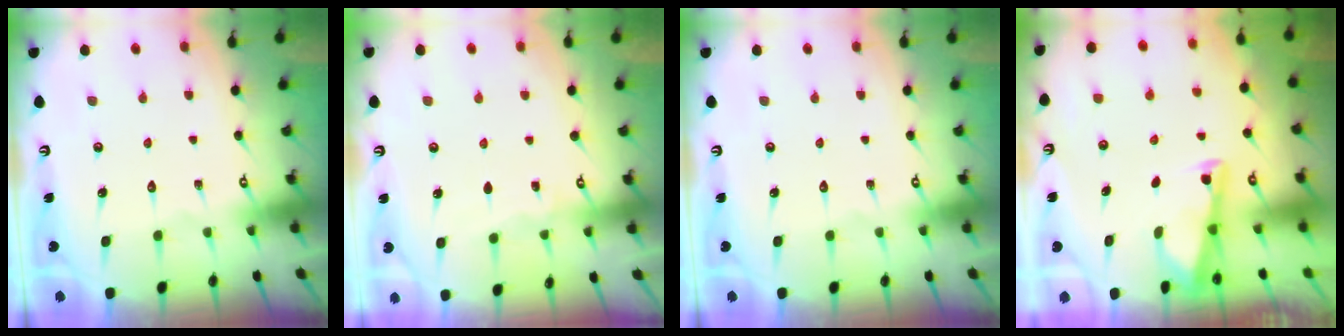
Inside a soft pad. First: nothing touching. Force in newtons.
{"total": 2.8, "press": 2.8, "slide": 0.3}
{"total": 0.0}
{"total": 2.9, "press": 2.9, "slide": 0.3}